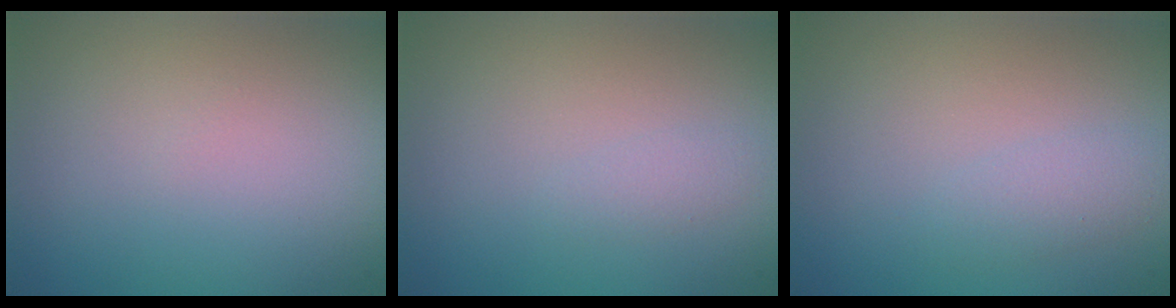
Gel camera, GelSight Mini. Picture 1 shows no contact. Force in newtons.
{"total": 0.8, "press": 0.8, "slide": 0.1}
{"total": 1.5, "press": 1.5, "slide": 0.1}